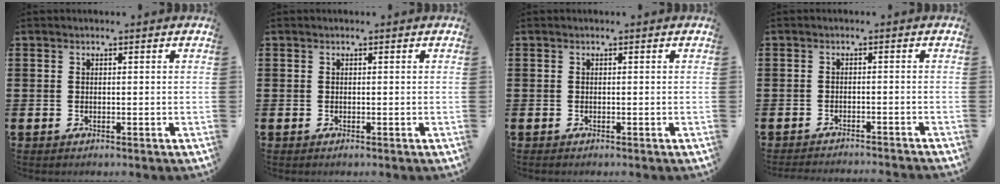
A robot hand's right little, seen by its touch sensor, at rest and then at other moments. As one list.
[{"total": 0.0}, {"total": 0.0}, {"total": 1.5, "force": [-1.5, -0.2, 0.0], "torque": [-0.001, 0.003, -0.030]}]